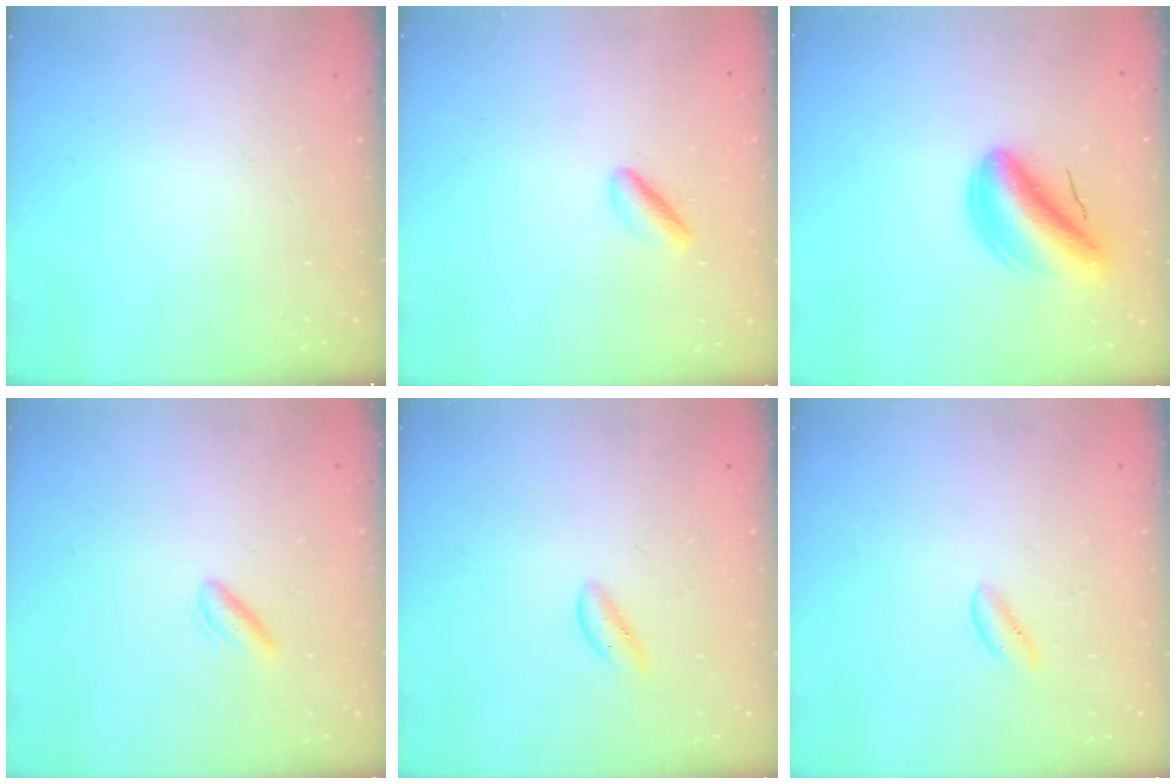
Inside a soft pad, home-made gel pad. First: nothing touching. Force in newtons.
{"total": 2.5, "press": 2.5, "slide": 0.5}
{"total": 10.7, "press": 10.2, "slide": 3.1}
{"total": 2.9, "press": 2.5, "slide": 1.3}
{"total": 1.1, "press": 1.0, "slide": 0.3}
{"total": 0.5, "press": 0.4, "slide": 0.4}